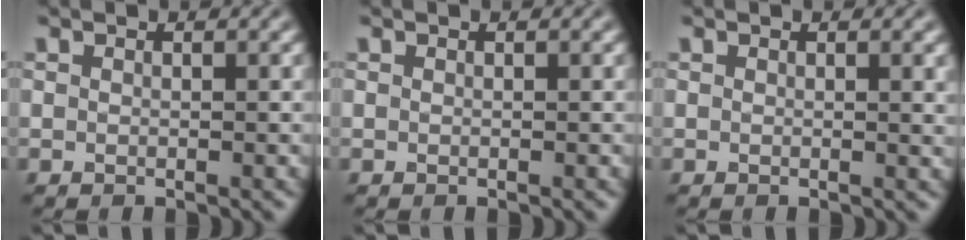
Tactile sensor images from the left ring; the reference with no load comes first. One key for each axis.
{"total": 0.0}
{"total": 1.4, "fx": 0.4, "fy": 0.4, "fz": 1.2, "tx": -0.010, "ty": 0.001, "tz": 0.003}